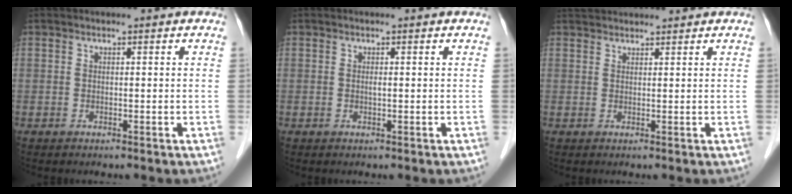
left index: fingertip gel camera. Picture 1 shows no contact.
{"total": 0.5, "force": [0.0, 0.0, 0.5], "torque": [-0.012, 0.000, 0.001]}
{"total": 4.3, "force": [4.2, 0.5, 1.0], "torque": [-0.015, 0.041, 0.068]}